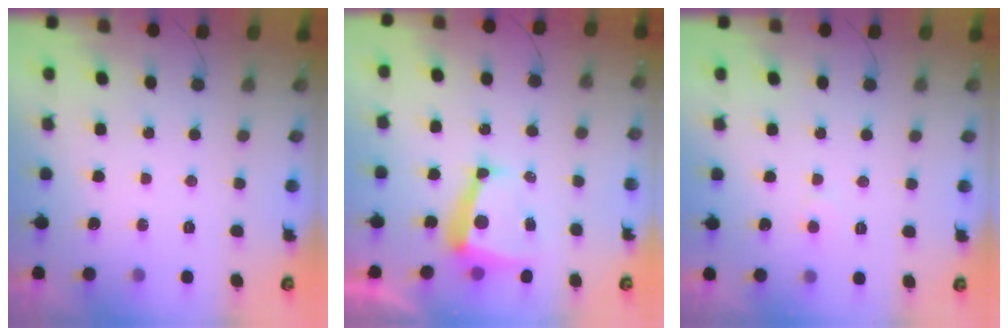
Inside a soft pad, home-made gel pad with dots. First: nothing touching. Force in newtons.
{"total": 7.7, "press": 7.7, "slide": 0.5}
{"total": 2.4, "press": 2.4, "slide": 0.2}